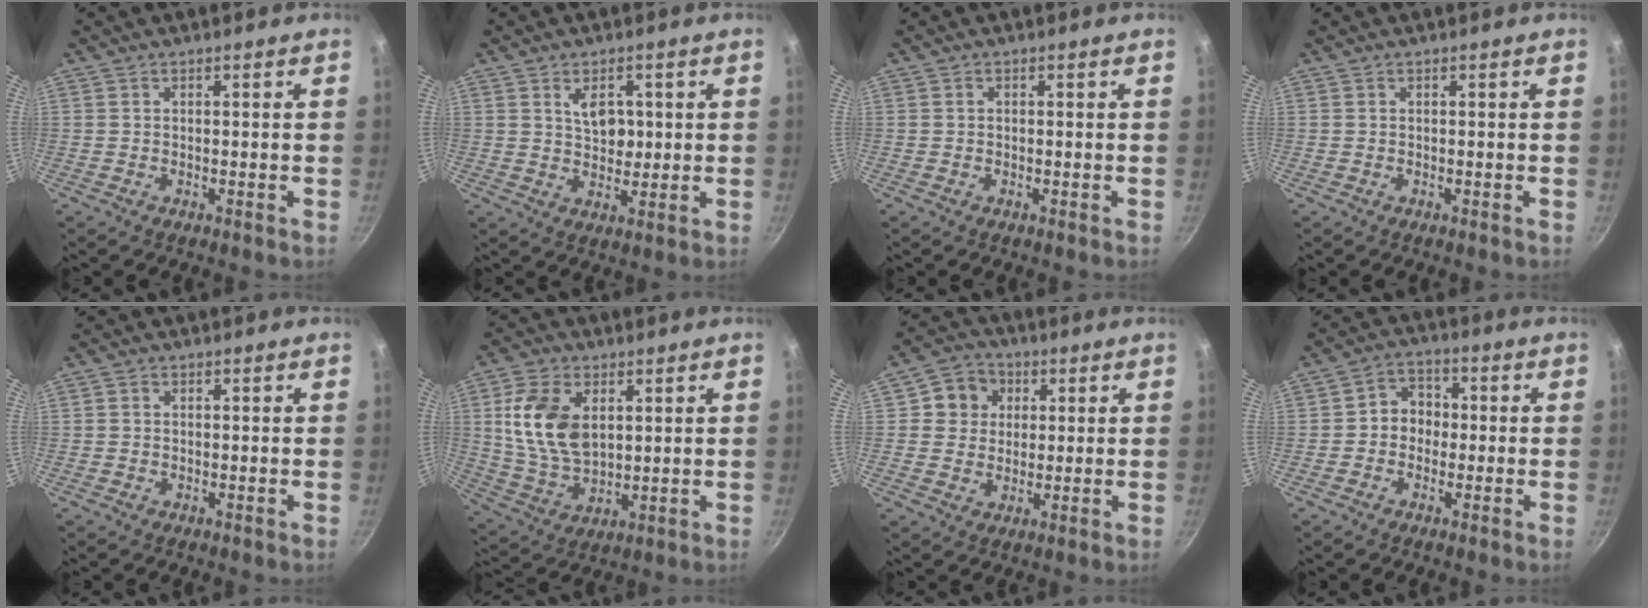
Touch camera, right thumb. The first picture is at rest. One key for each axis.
{"total": 5.9, "fx": 1.6, "fy": 3.9, "fz": 4.1, "tx": -0.043, "ty": -0.012, "tz": 0.027}
{"total": 0.5, "fx": 0.1, "fy": 0.4, "fz": 0.3, "tx": -0.003, "ty": 0.004, "tz": 0.000}
{"total": 0.0}
{"total": 0.8, "fx": 0.1, "fy": 0.7, "fz": 0.3, "tx": -0.003, "ty": 0.003, "tz": 0.000}
{"total": 13.1, "fx": 2.9, "fy": 8.2, "fz": 9.7, "tx": -0.173, "ty": -0.015, "tz": 0.061}
{"total": 8.0, "fx": 2.2, "fy": 7.2, "fz": 2.6, "tx": -0.003, "ty": 0.007, "tz": 0.027}
{"total": 5.9, "fx": -0.4, "fy": 5.1, "fz": 2.9, "tx": -0.011, "ty": 0.018, "tz": -0.019}